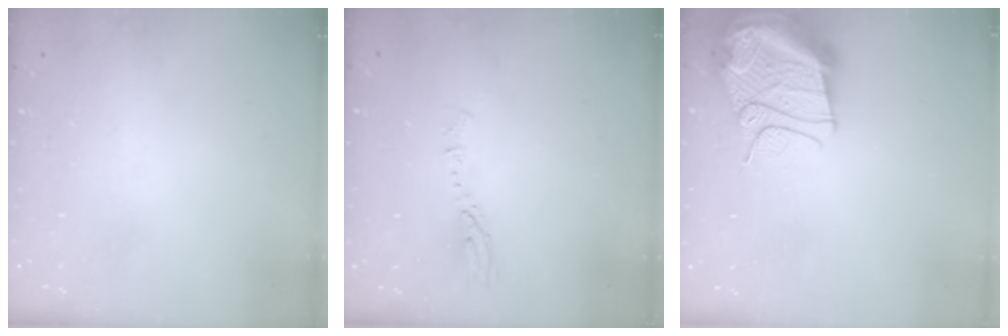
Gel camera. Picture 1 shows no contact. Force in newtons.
{"total": 3.8, "press": 3.8, "slide": 0.4}
{"total": 17.5, "press": 17.4, "slide": 1.9}